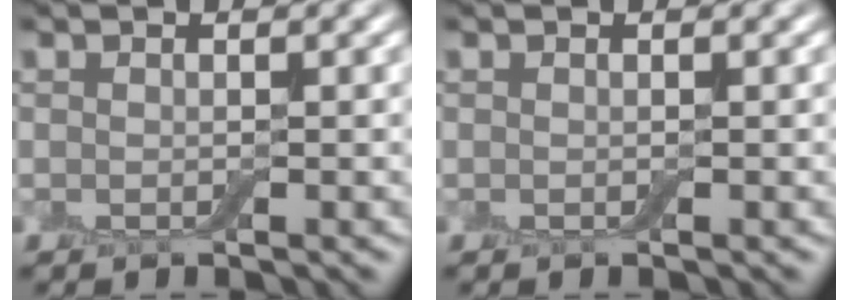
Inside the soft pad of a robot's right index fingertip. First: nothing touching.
{"total": 0.0}